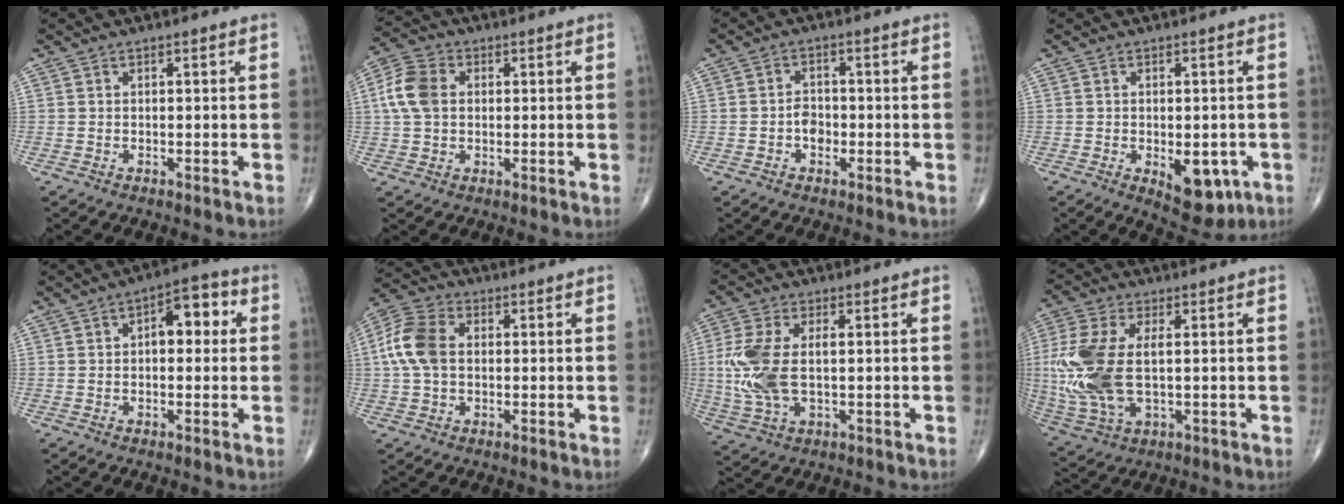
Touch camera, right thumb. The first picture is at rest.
{"total": 8.0, "force": [1.0, 5.7, 5.4], "torque": [-0.115, 0.015, 0.015]}
{"total": 3.1, "force": [-1.0, 2.3, 1.8], "torque": [-0.015, 0.011, -0.023]}
{"total": 8.7, "force": [-2.8, 4.5, 6.9], "torque": [-0.067, -0.006, -0.024]}
{"total": 7.4, "force": [1.2, 3.9, 6.1], "torque": [-0.059, 0.023, 0.008]}
{"total": 9.7, "force": [0.8, 6.6, 7.0], "torque": [-0.152, 0.022, 0.008]}
{"total": 10.6, "force": [0.3, 5.4, 9.2], "torque": [-0.223, 0.000, 0.009]}
{"total": 15.7, "force": [0.5, 8.1, 13.4], "torque": [-0.326, -0.006, 0.017]}